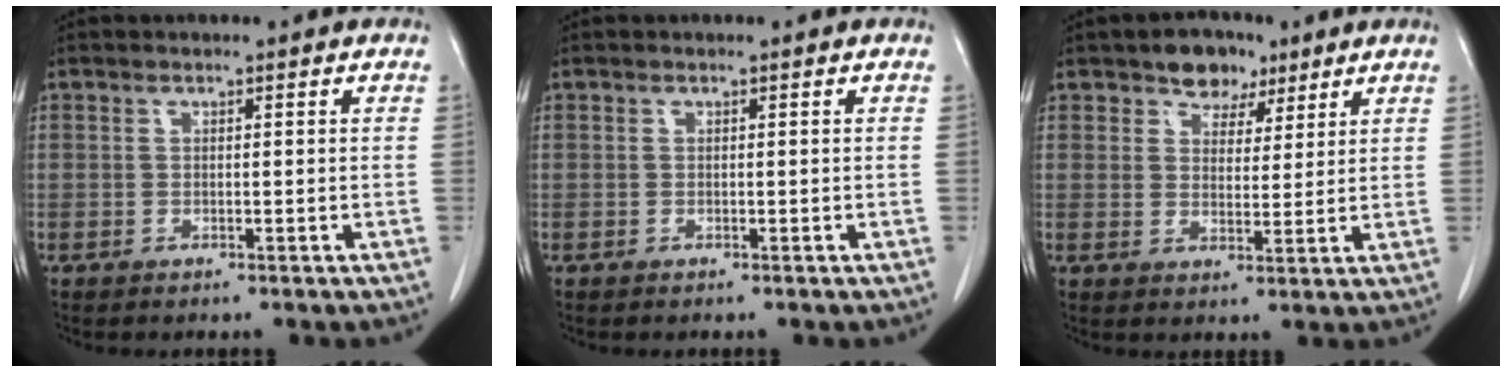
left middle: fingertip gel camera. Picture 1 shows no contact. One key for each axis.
{"total": 0.0}
{"total": 5.8, "fx": 4.0, "fy": 3.7, "fz": 2.1, "tx": -0.024, "ty": 0.009, "tz": 0.065}